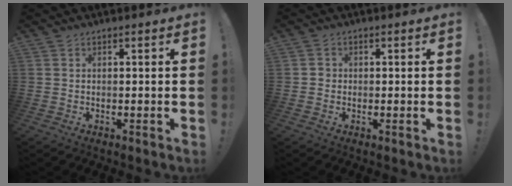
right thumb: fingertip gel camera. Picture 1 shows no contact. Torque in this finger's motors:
{"motor_torque": [-0.13, 0.06, 0.00, -0.02, 0.09]}